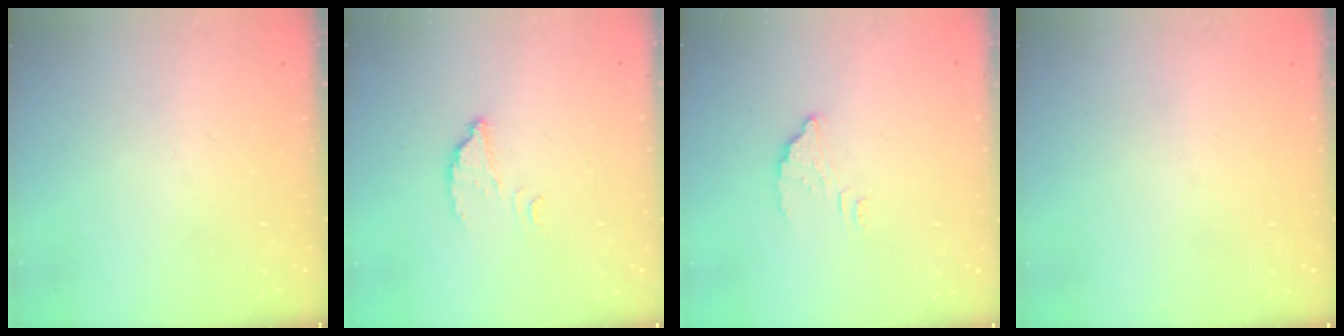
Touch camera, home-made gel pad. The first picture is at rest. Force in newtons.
{"total": 2.5, "press": 2.5, "slide": 0.2}
{"total": 3.1, "press": 3.1, "slide": 0.4}
{"total": 2.3, "press": 2.3, "slide": 0.1}